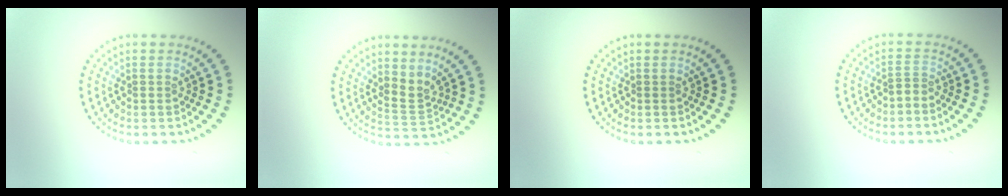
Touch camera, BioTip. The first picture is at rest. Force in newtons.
{"total": 2.1, "press": 1.4, "slide": 1.6}
{"total": 0.0}
{"total": 0.8, "press": 0.3, "slide": 0.8}